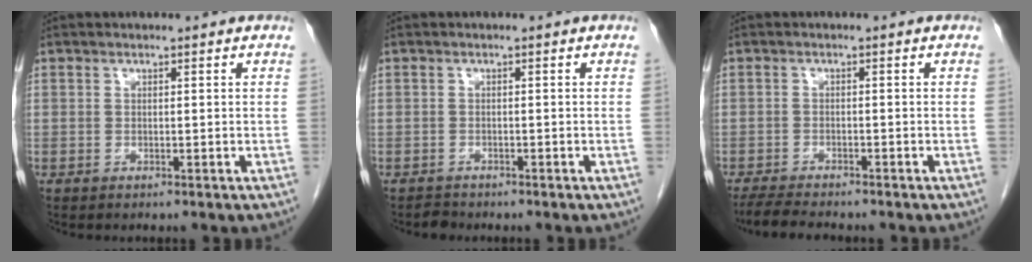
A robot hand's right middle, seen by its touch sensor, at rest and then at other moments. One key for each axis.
{"total": 1.2, "fx": -1.2, "fy": 0.4, "fz": -0.2, "tx": -0.002, "ty": -0.002, "tz": -0.020}
{"total": 5.7, "fx": -5.1, "fy": 0.7, "fz": 2.4, "tx": -0.044, "ty": -0.018, "tz": -0.085}